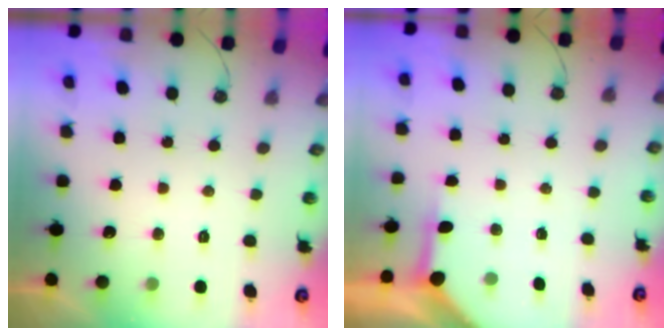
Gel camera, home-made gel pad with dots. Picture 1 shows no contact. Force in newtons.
{"total": 3.9, "press": 3.8, "slide": 0.4}